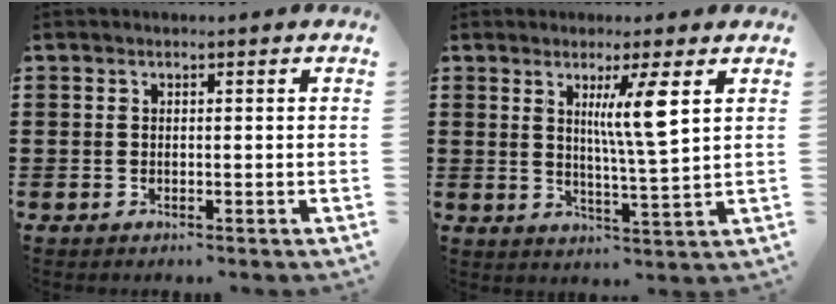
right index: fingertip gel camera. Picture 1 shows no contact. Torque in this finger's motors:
{"motor_torque": [0.83, 0.23, 0.40, 0.13]}